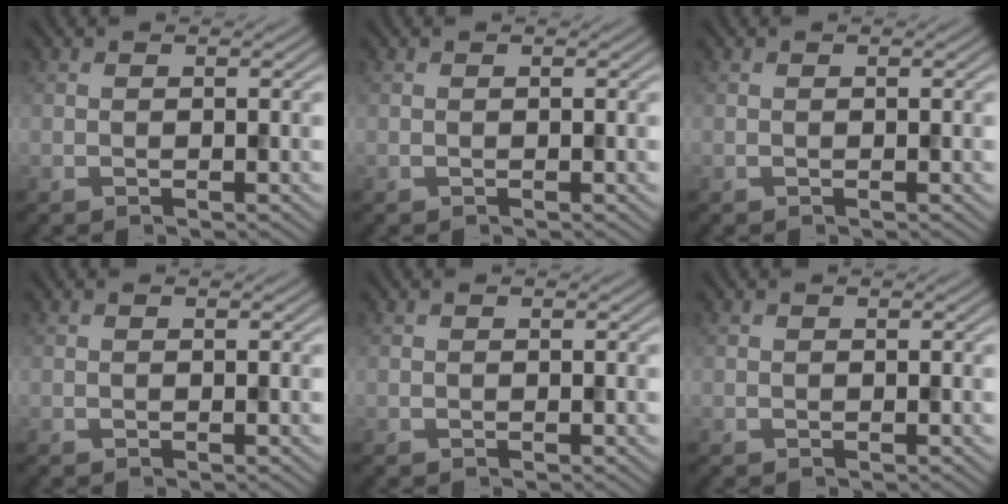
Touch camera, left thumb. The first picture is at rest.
{"total": 0.0}
{"total": 0.0}
{"total": 0.0}
{"total": 0.0}
{"total": 0.0}